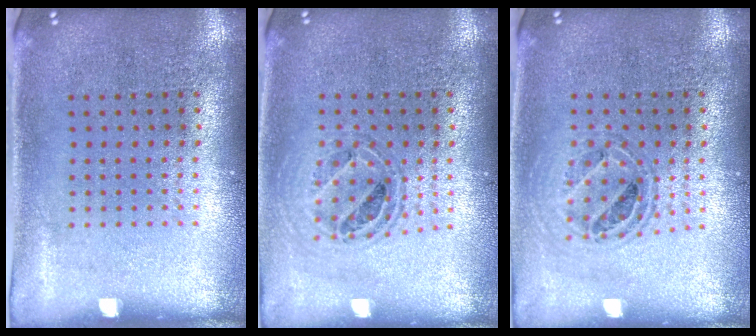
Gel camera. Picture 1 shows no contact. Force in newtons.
{"total": 0.7, "press": 0.7, "slide": 0.1}
{"total": 0.8, "press": 0.7, "slide": 0.2}